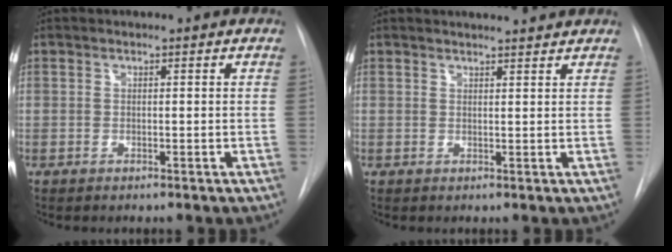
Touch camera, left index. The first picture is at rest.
{"total": 5.2, "force": [5.1, 0.4, 1.3], "torque": [-0.020, 0.013, 0.056]}